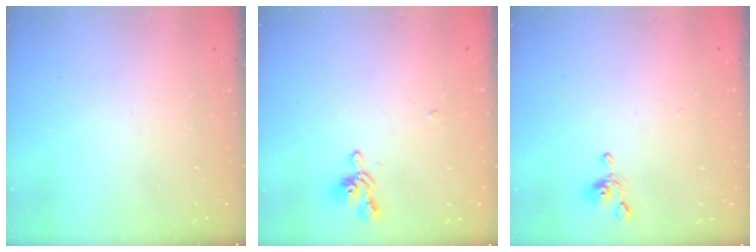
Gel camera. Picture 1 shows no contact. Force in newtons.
{"total": 2.3, "press": 2.3, "slide": 0.1}
{"total": 2.8, "press": 2.8, "slide": 0.4}